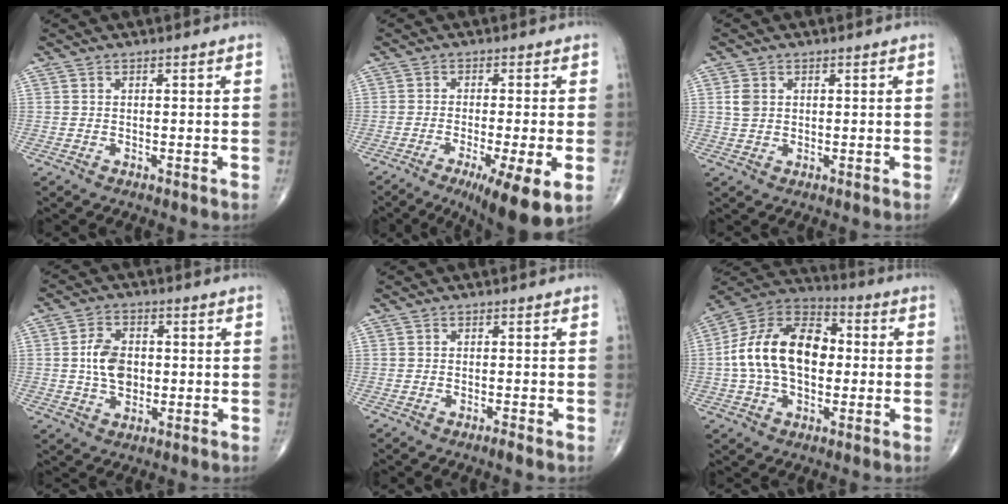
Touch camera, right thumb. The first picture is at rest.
{"total": 11.5, "force": [-4.8, 1.8, 10.3], "torque": [-0.154, -0.016, -0.073]}
{"total": 2.7, "force": [0.6, 2.1, 1.5], "torque": [-0.025, 0.001, 0.014]}
{"total": 7.4, "force": [0.0, 5.1, 5.4], "torque": [-0.085, 0.006, 0.000]}
{"total": 1.0, "force": [-0.8, -0.1, 0.6], "torque": [-0.018, 0.002, -0.017]}
{"total": 18.5, "force": [0.2, 11.6, 14.4], "torque": [-0.243, 0.033, -0.005]}